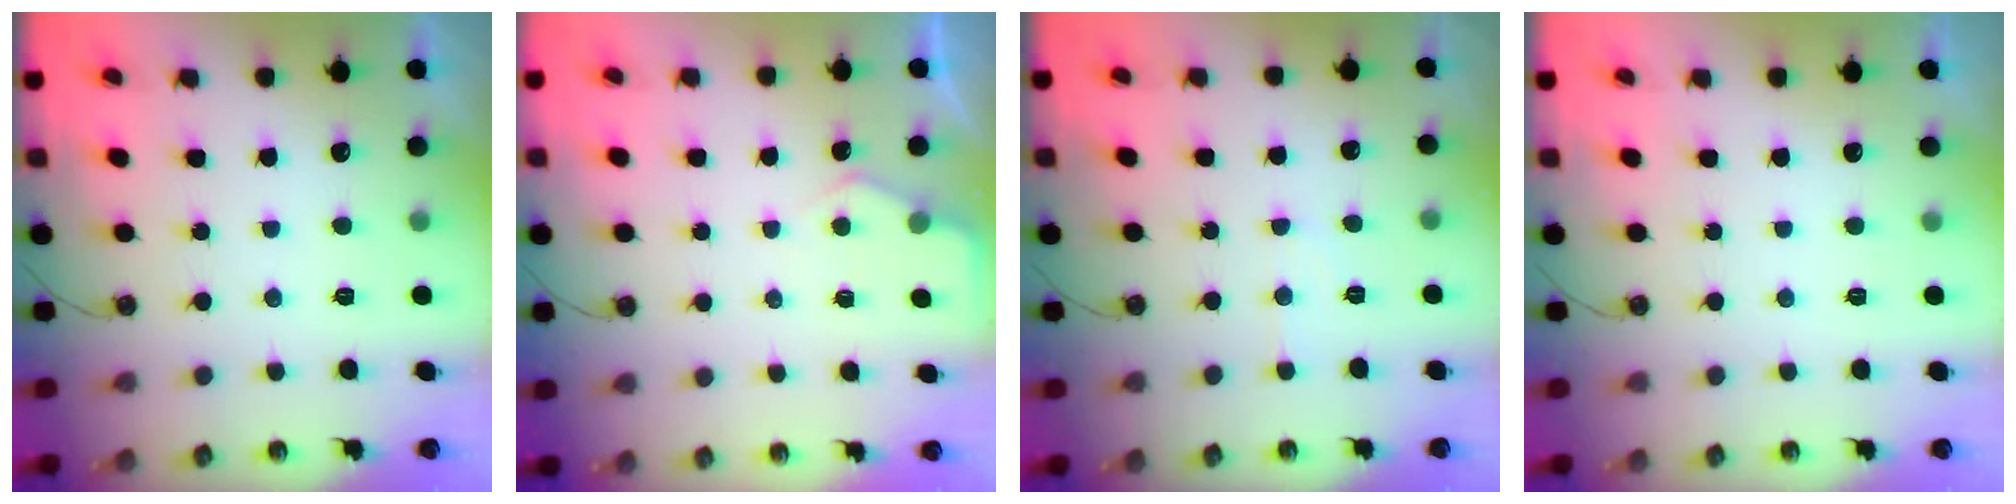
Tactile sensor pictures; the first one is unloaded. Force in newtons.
{"total": 4.3, "press": 4.3, "slide": 0.5}
{"total": 4.4, "press": 4.4, "slide": 0.7}
{"total": 0.0}